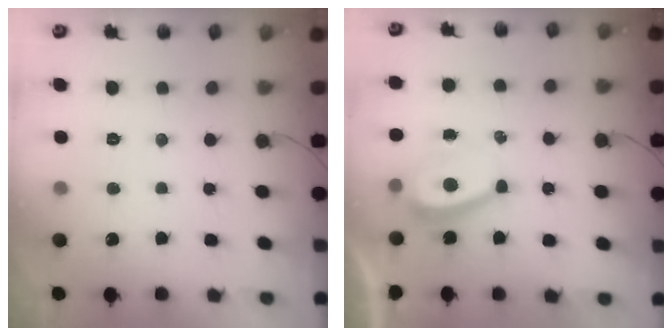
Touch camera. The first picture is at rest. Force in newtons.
{"total": 5.5, "press": 5.5, "slide": 0.7}